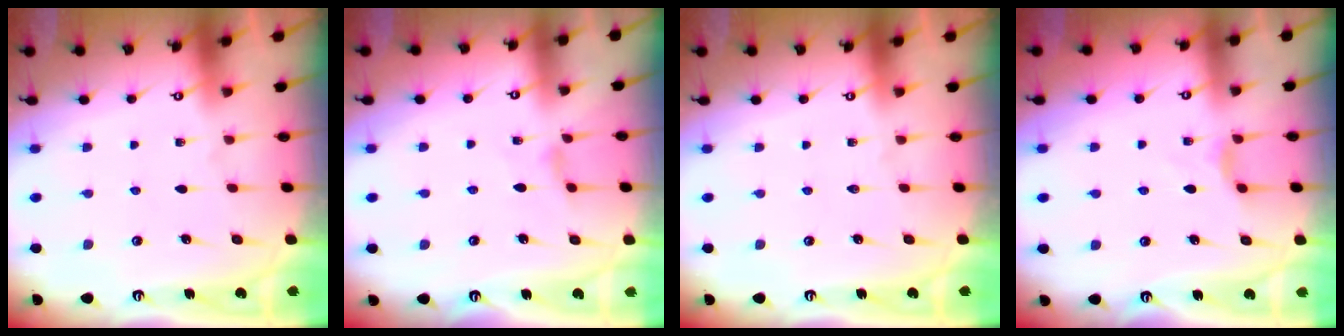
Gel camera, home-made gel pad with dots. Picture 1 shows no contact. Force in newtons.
{"total": 2.9, "press": 2.8, "slide": 0.5}
{"total": 0.0}
{"total": 3.0, "press": 3.0, "slide": 0.5}